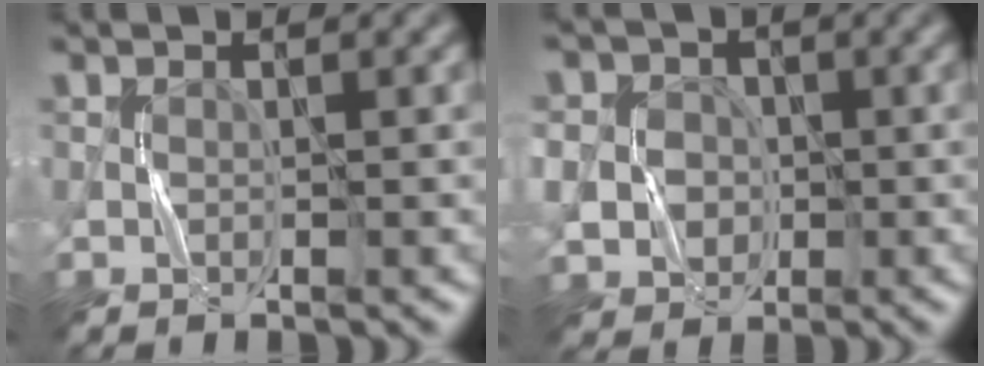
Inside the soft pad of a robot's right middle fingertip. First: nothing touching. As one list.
[{"total": 5.0, "force": [-0.3, 4.6, 1.9], "torque": [-0.029, 0.005, -0.023]}]